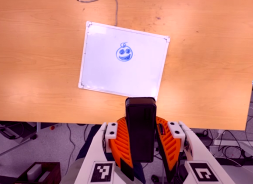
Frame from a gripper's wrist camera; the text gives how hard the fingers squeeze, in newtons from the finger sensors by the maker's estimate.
{"total": 10.7, "left": 8.6, "right": 12.9}